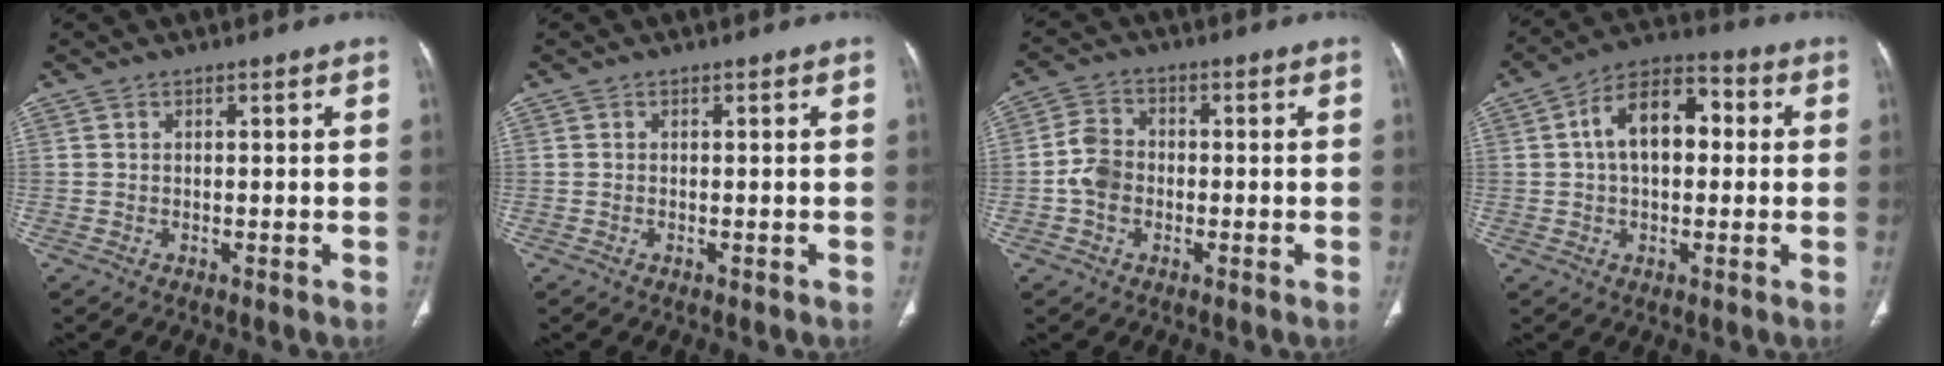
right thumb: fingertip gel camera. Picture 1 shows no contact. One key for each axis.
{"total": 0.0}
{"total": 5.8, "fx": -1.2, "fy": 4.6, "fz": 3.4, "tx": -0.055, "ty": 0.015, "tz": -0.031}
{"total": 12.4, "fx": 1.6, "fy": 7.6, "fz": 9.6, "tx": -0.145, "ty": 0.033, "tz": 0.015}